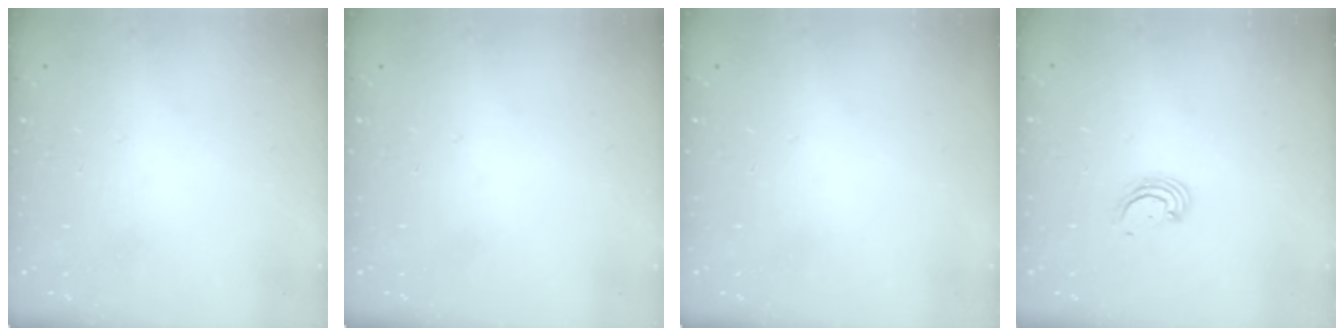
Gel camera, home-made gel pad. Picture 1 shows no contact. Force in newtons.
{"total": 0.0}
{"total": 0.0}
{"total": 2.6, "press": 2.6, "slide": 0.3}